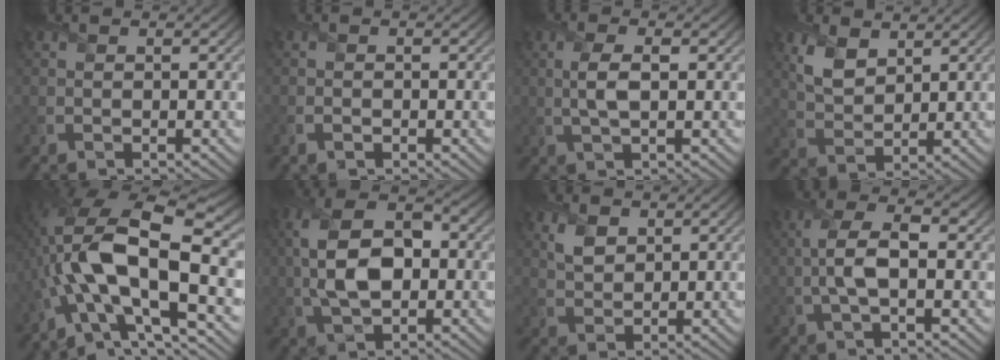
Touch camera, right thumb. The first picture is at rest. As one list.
[{"total": 1.2, "force": [-0.6, 0.7, 0.7], "torque": [-0.016, -0.003, -0.010]}, {"total": 3.6, "force": [0.3, 1.2, 3.3], "torque": [-0.079, 0.004, 0.007]}, {"total": 5.0, "force": [2.8, 2.9, 3.0], "torque": [-0.078, -0.005, 0.059]}, {"total": 17.3, "force": [-2.1, 6.8, 15.8], "torque": [-0.306, 0.018, -0.042]}, {"total": 11.1, "force": [0.1, 6.5, 9.0], "torque": [-0.199, 0.011, -0.004]}, {"total": 3.4, "force": [1.7, 2.2, 1.9], "torque": [-0.049, -0.001, 0.036]}, {"total": 5.4, "force": [-0.2, 2.0, 5.1], "torque": [-0.119, 0.010, -0.008]}]